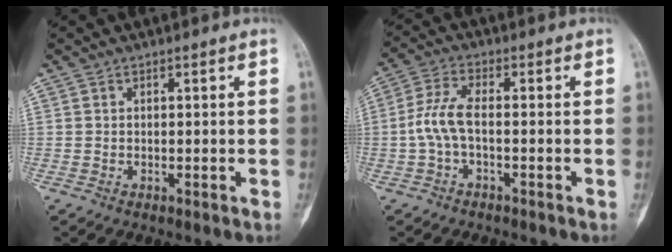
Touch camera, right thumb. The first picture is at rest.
{"total": 5.7, "force": [-1.1, 2.0, 5.2], "torque": [-0.127, 0.018, -0.029]}